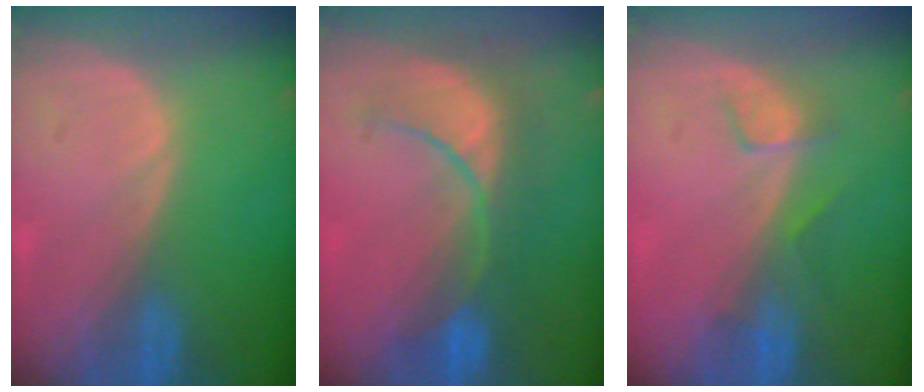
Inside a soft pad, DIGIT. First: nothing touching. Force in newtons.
{"total": 8.3, "press": 8.3, "slide": 0.1}
{"total": 3.4, "press": 3.0, "slide": 1.5}